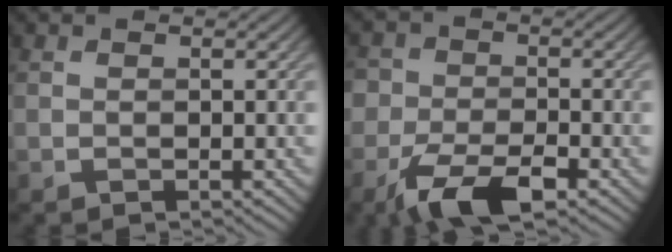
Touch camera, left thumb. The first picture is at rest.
{"total": 8.1, "force": [-4.5, 4.1, 5.3], "torque": [-0.102, -0.003, -0.087]}